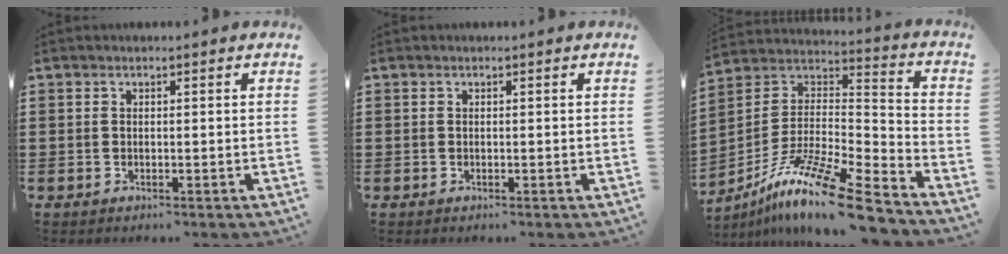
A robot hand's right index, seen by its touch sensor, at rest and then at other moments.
{"total": 0.0}
{"total": 14.9, "force": [-11.2, 1.3, 9.6], "torque": [-0.172, 0.023, -0.209]}